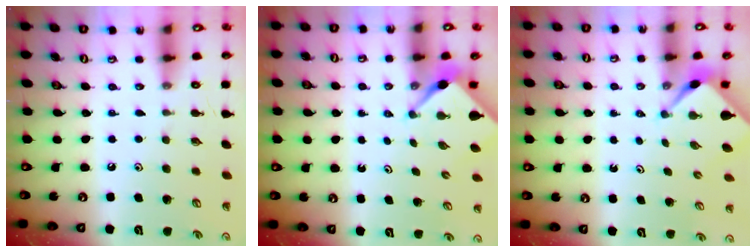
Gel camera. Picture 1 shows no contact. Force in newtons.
{"total": 3.2, "press": 3.2, "slide": 0.2}
{"total": 2.2, "press": 2.2, "slide": 0.2}